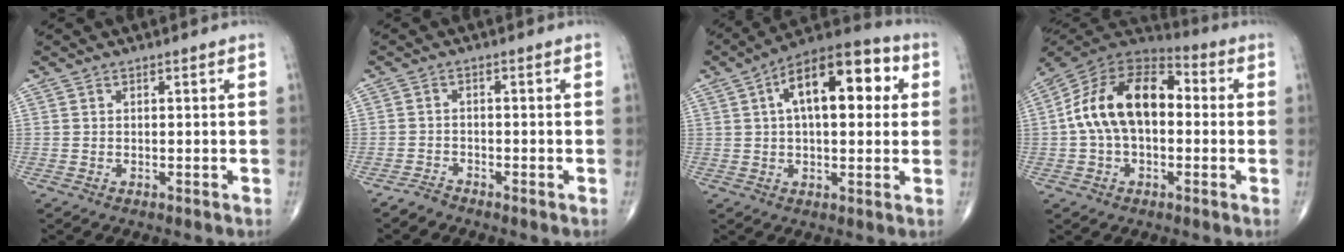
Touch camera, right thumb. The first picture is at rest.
{"total": 1.8, "force": [-1.8, 0.5, -0.1], "torque": [0.001, 0.001, -0.036]}
{"total": 18.2, "force": [4.6, 8.7, 15.3], "torque": [-0.208, 0.028, 0.060]}
{"total": 17.3, "force": [0.6, 10.6, 13.6], "torque": [-0.228, 0.044, -0.001]}